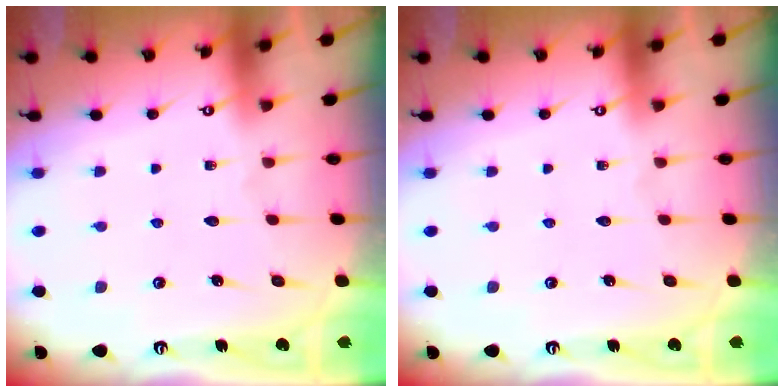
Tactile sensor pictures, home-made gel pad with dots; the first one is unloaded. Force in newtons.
{"total": 0.0}